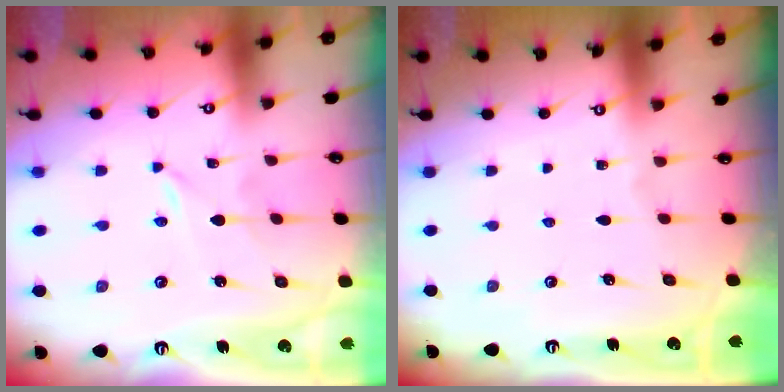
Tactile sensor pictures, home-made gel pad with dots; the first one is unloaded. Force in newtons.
{"total": 0.0}